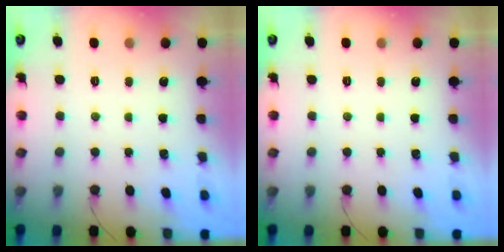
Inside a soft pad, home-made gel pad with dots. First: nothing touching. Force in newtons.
{"total": 0.0}